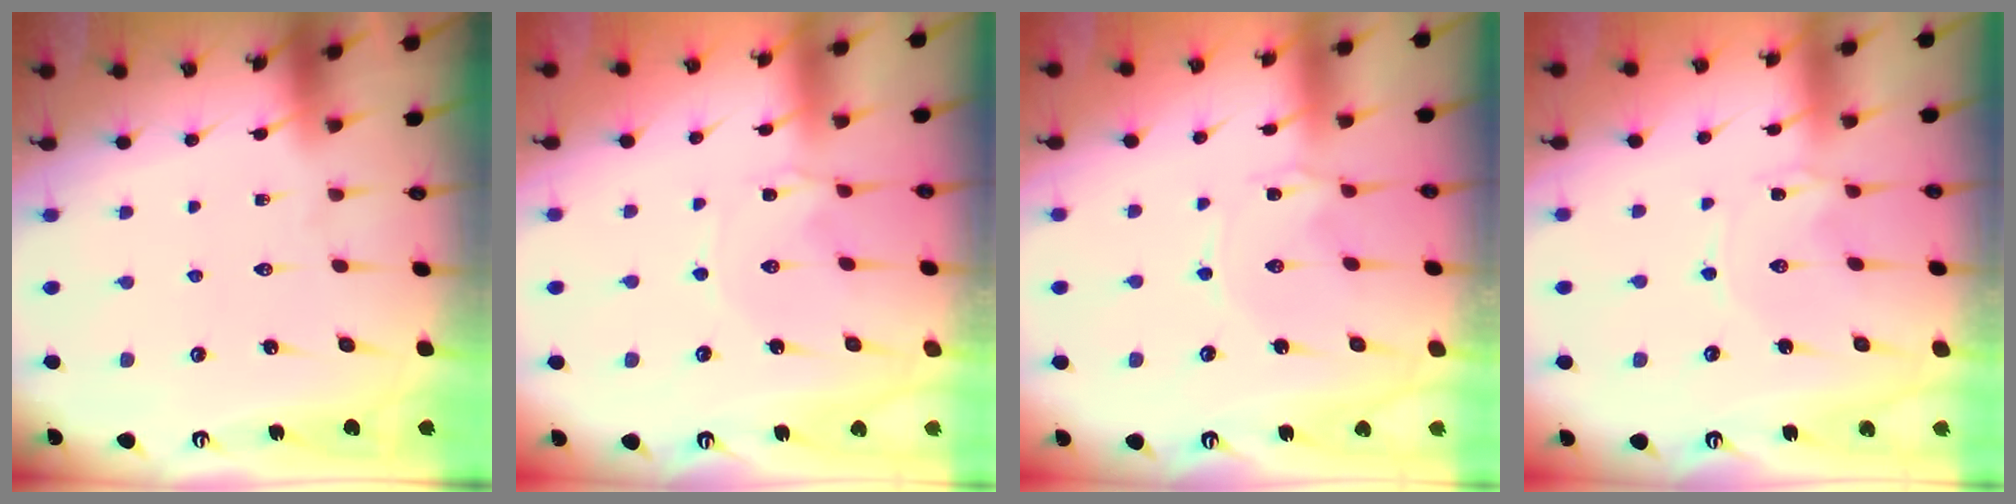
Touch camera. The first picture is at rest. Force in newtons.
{"total": 1.1, "press": 1.1, "slide": 0.2}
{"total": 0.9, "press": 0.9, "slide": 0.2}
{"total": 1.1, "press": 1.1, "slide": 0.2}